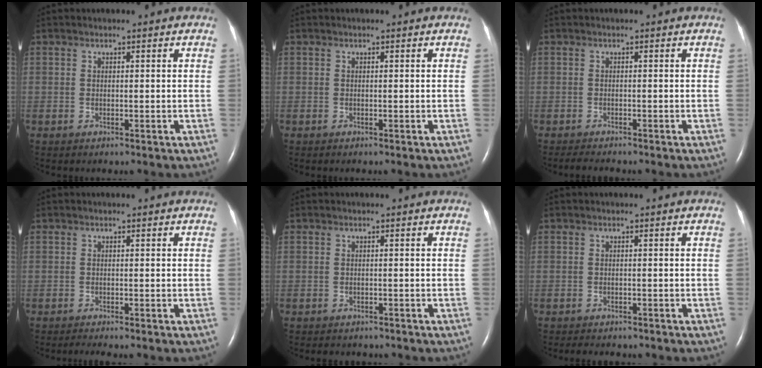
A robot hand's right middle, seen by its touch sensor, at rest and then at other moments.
{"total": 0.0}
{"total": 2.0, "force": [-1.9, 0.1, 0.7], "torque": [-0.020, -0.010, -0.030]}
{"total": 0.9, "force": [-0.7, -0.4, 0.3], "torque": [-0.012, -0.004, -0.015]}
{"total": 2.9, "force": [-2.5, 1.2, 0.9], "torque": [-0.015, -0.005, -0.026]}
{"total": 2.8, "force": [-2.4, 0.8, 1.1], "torque": [-0.022, -0.008, -0.029]}